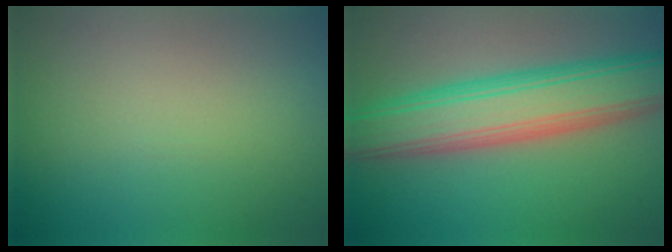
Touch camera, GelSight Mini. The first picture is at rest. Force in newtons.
{"total": 8.7, "press": 8.6, "slide": 0.5}